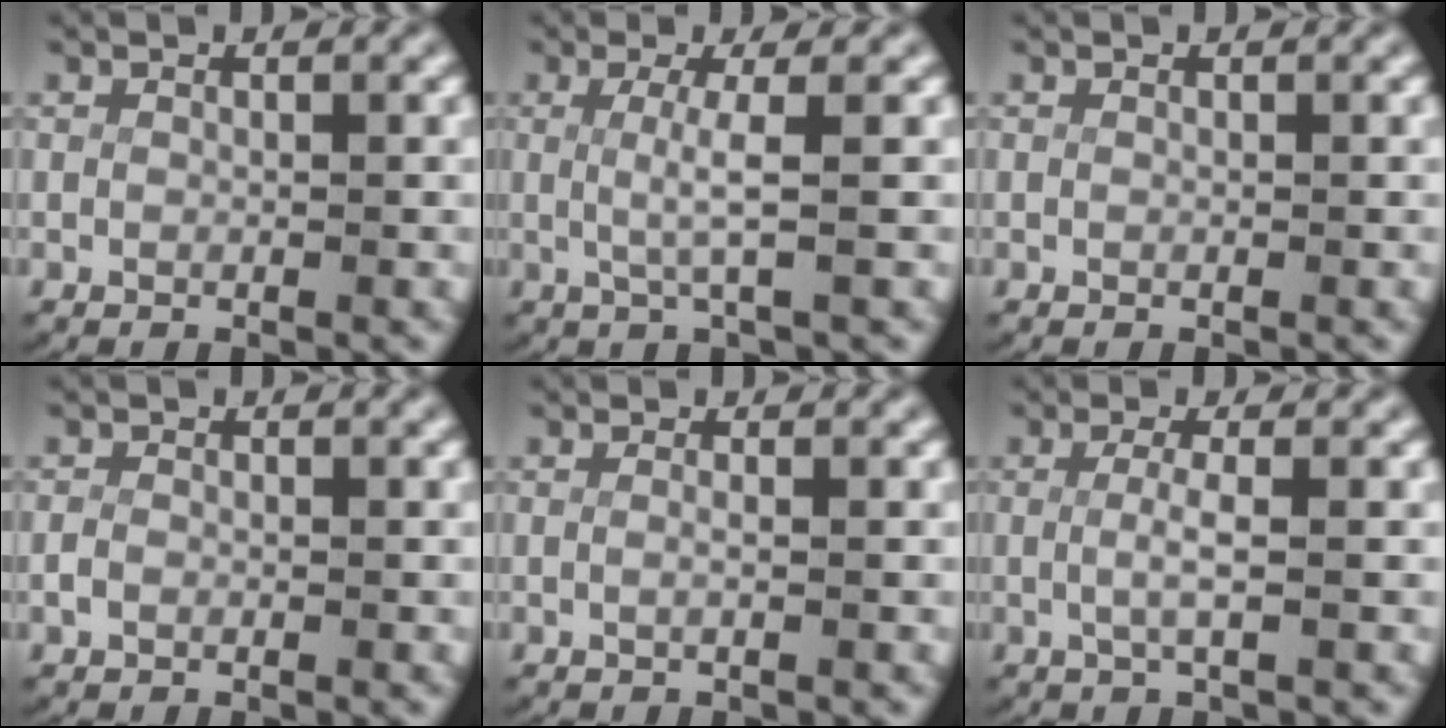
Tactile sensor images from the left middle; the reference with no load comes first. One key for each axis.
{"total": 3.0, "fx": 0.3, "fy": -0.3, "fz": 3.0, "tx": -0.065, "ty": -0.007, "tz": 0.009}
{"total": 0.0}
{"total": 0.8, "fx": -0.4, "fy": 0.5, "fz": 0.4, "tx": -0.020, "ty": -0.007, "tz": -0.004}
{"total": 0.8, "fx": -0.3, "fy": -0.2, "fz": 0.7, "tx": -0.021, "ty": -0.006, "tz": -0.004}
{"total": 2.2, "fx": -0.2, "fy": 0.0, "fz": 2.2, "tx": -0.051, "ty": -0.007, "tz": 0.000}